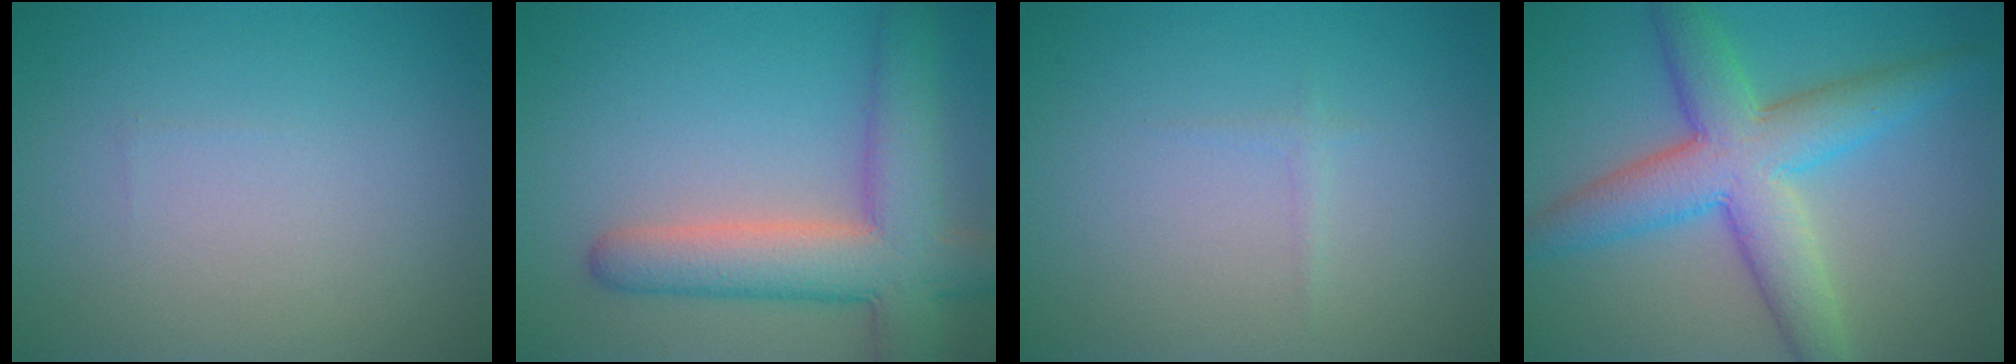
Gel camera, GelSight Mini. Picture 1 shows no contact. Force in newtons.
{"total": 7.7, "press": 7.6, "slide": 0.6}
{"total": 0.6, "press": 0.6, "slide": 0.0}
{"total": 7.7, "press": 7.7, "slide": 0.3}